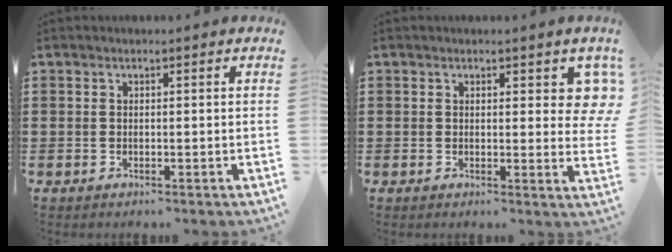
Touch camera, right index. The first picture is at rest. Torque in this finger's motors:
{"motor_torque": [0.04, 0.14, 0.24, 0.01]}